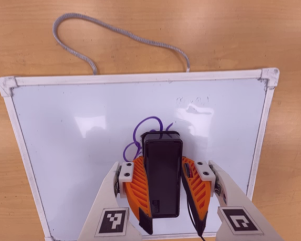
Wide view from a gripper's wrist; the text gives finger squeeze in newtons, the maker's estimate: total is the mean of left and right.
{"total": 14.5, "left": 13.8, "right": 15.2}